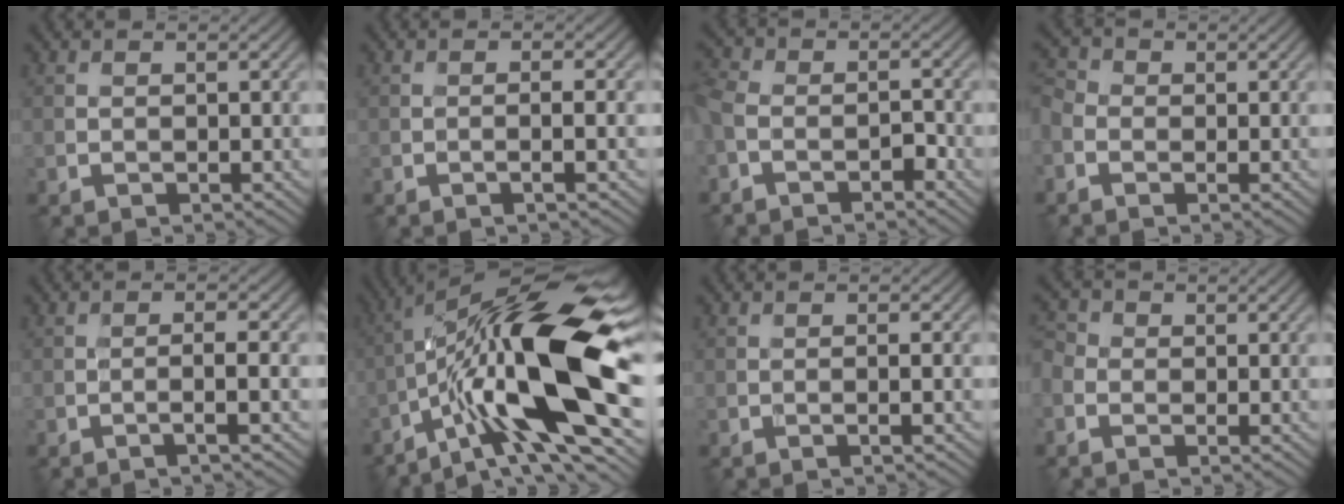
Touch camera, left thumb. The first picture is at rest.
{"total": 1.7, "force": [-0.5, 0.2, 1.7], "torque": [-0.023, 0.008, -0.018]}
{"total": 5.5, "force": [-3.1, 3.0, 3.5], "torque": [-0.064, -0.002, -0.056]}
{"total": 3.4, "force": [-1.2, 2.5, 1.9], "torque": [-0.053, -0.003, -0.032]}
{"total": 2.4, "force": [-0.9, 0.2, 2.2], "torque": [-0.031, 0.012, -0.030]}
{"total": 18.7, "force": [-3.1, 5.4, 17.6], "torque": [-0.308, 0.010, -0.055]}
{"total": 1.1, "force": [-0.2, 0.1, 1.1], "torque": [-0.016, 0.004, -0.008]}
{"total": 2.9, "force": [-1.0, 2.3, 1.4], "torque": [-0.035, 0.001, -0.026]}